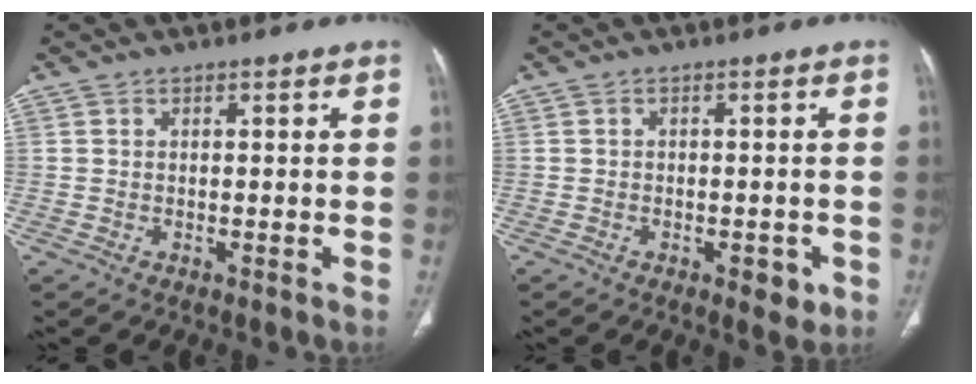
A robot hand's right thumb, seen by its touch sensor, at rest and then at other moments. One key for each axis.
{"total": 3.5, "fx": -1.5, "fy": 1.8, "fz": 2.6, "tx": -0.018, "ty": 0.001, "tz": -0.016}